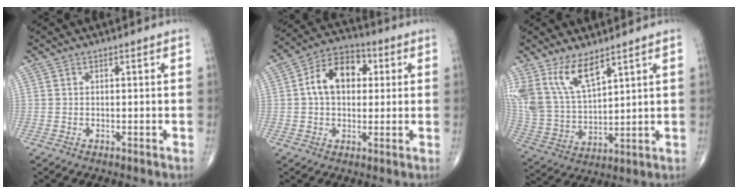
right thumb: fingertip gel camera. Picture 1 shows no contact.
{"total": 11.2, "force": [1.9, 7.6, 8.0], "torque": [-0.117, 0.022, 0.023]}
{"total": 12.6, "force": [8.1, 5.2, 8.1], "torque": [-0.156, -0.035, 0.180]}